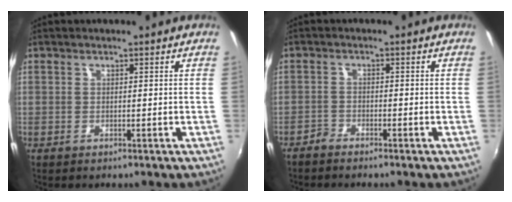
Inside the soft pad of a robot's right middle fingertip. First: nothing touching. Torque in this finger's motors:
{"motor_torque": [-0.22, -0.18, -0.02, -0.01]}